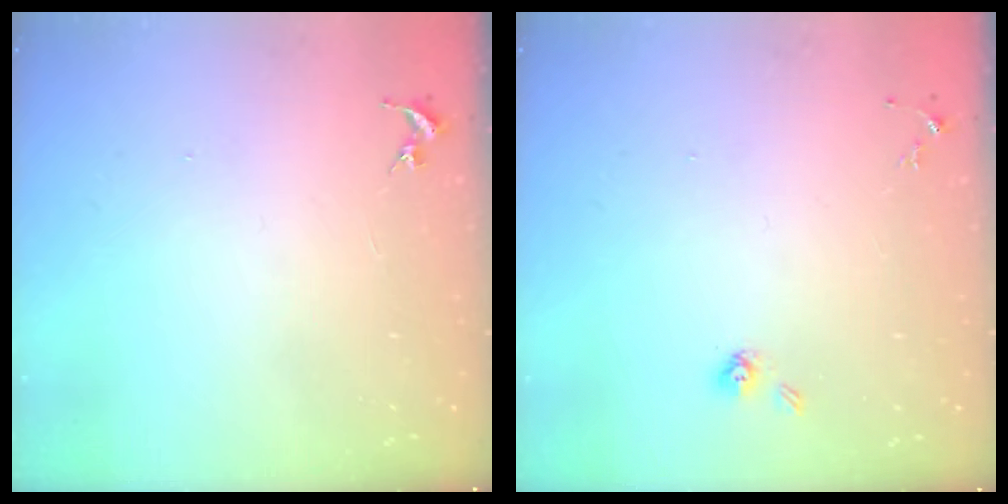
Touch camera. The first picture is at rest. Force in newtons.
{"total": 4.0, "press": 3.6, "slide": 1.8}